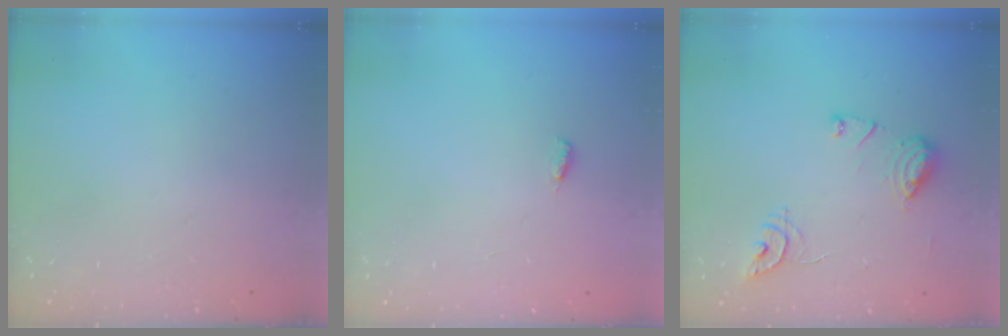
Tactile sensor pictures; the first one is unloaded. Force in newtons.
{"total": 3.7, "press": 3.3, "slide": 1.7}
{"total": 10.8, "press": 10.8, "slide": 0.5}